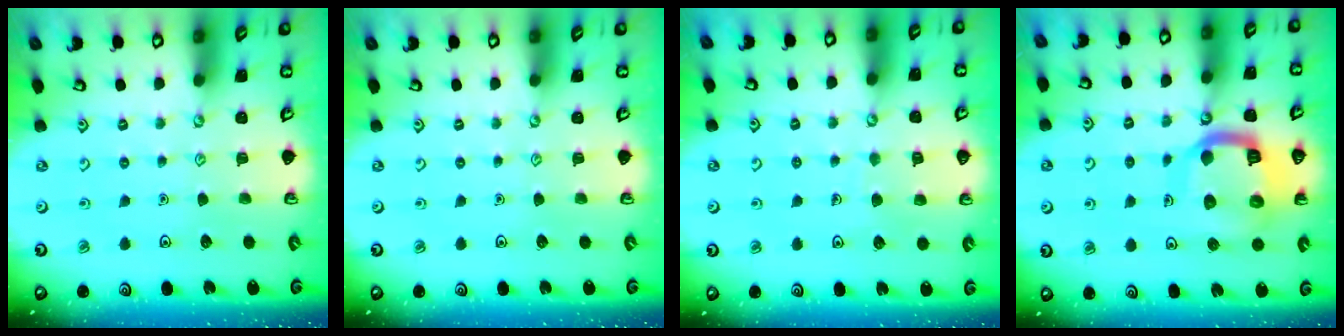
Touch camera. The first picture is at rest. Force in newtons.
{"total": 0.0}
{"total": 5.7, "press": 5.7, "slide": 0.5}
{"total": 14.1, "press": 14.0, "slide": 1.6}